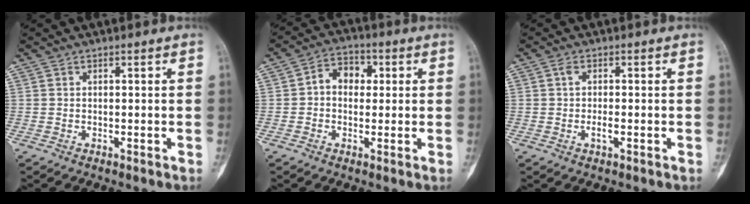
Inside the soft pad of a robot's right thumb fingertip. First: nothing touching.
{"total": 6.5, "force": [0.7, 5.0, 4.2], "torque": [-0.040, 0.017, 0.003]}
{"total": 2.4, "force": [-0.5, 0.9, 2.1], "torque": [-0.045, 0.006, -0.009]}